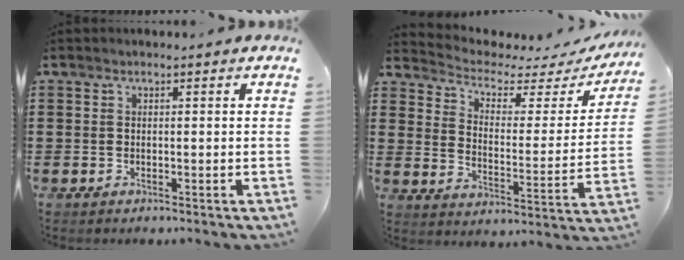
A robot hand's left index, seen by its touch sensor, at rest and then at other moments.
{"total": 3.0, "force": [2.3, 1.2, 1.4], "torque": [-0.045, -0.022, 0.029]}